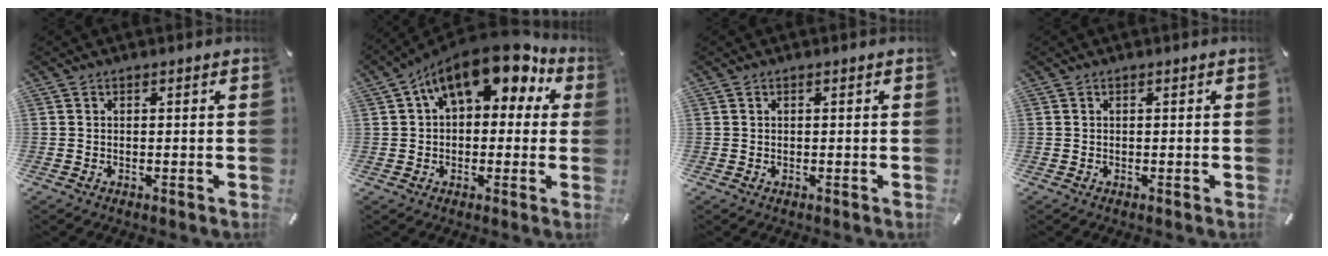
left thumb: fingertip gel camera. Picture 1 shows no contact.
{"total": 13.3, "force": [7.7, 6.6, 8.5], "torque": [-0.135, -0.039, 0.135]}
{"total": 0.0}
{"total": 0.0}